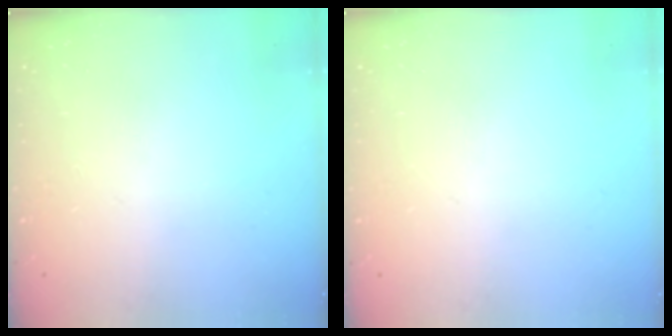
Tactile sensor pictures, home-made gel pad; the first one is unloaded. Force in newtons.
{"total": 0.0}